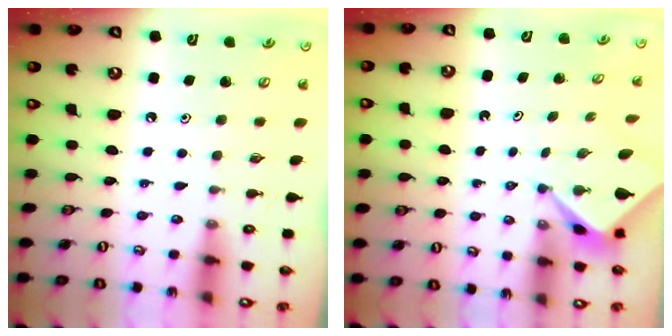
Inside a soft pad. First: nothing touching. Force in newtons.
{"total": 2.1, "press": 2.1, "slide": 0.2}